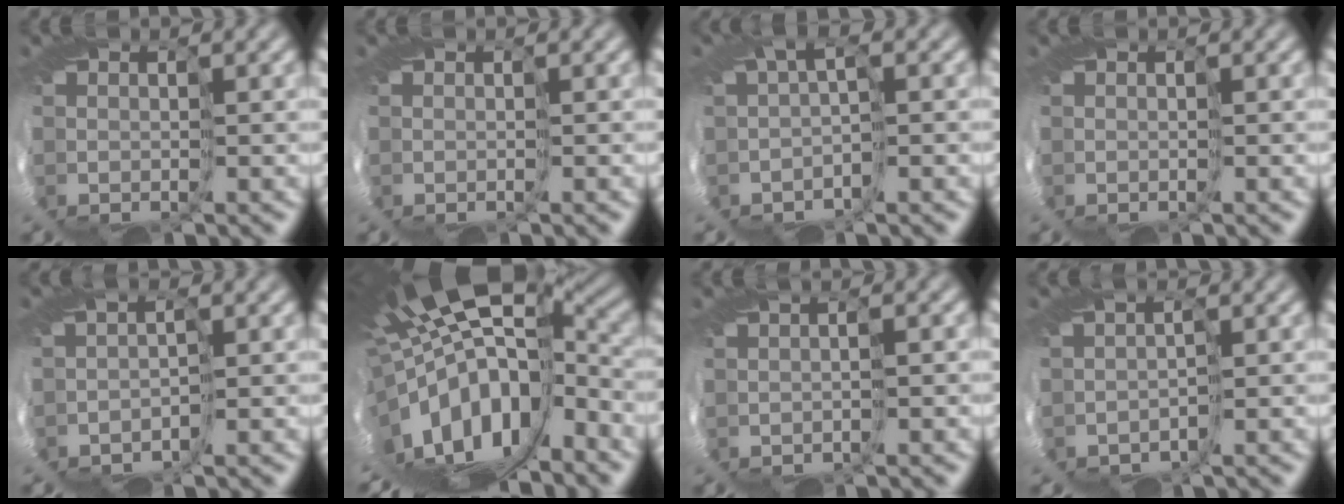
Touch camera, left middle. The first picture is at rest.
{"total": 0.0}
{"total": 1.4, "force": [-1.3, -0.2, 0.3], "torque": [-0.013, -0.006, -0.029]}
{"total": 0.0}
{"total": 2.2, "force": [-2.2, 0.4, 0.5], "torque": [-0.008, -0.008, -0.033]}
{"total": 15.6, "force": [-2.9, 7.4, 13.4], "torque": [-0.246, -0.040, -0.029]}
{"total": 0.8, "force": [-0.5, 0.0, 0.7], "torque": [-0.002, 0.006, 0.007]}
{"total": 2.6, "force": [-2.3, 1.1, 0.6], "torque": [-0.009, -0.016, -0.023]}